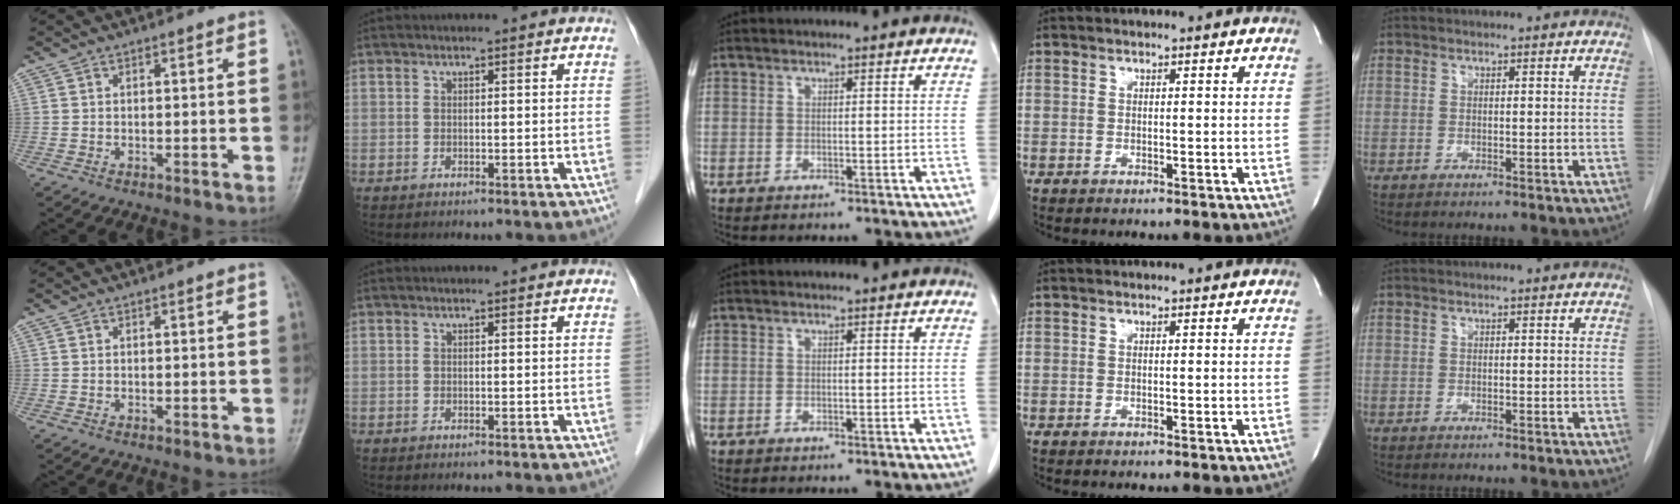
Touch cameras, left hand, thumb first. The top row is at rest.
{}